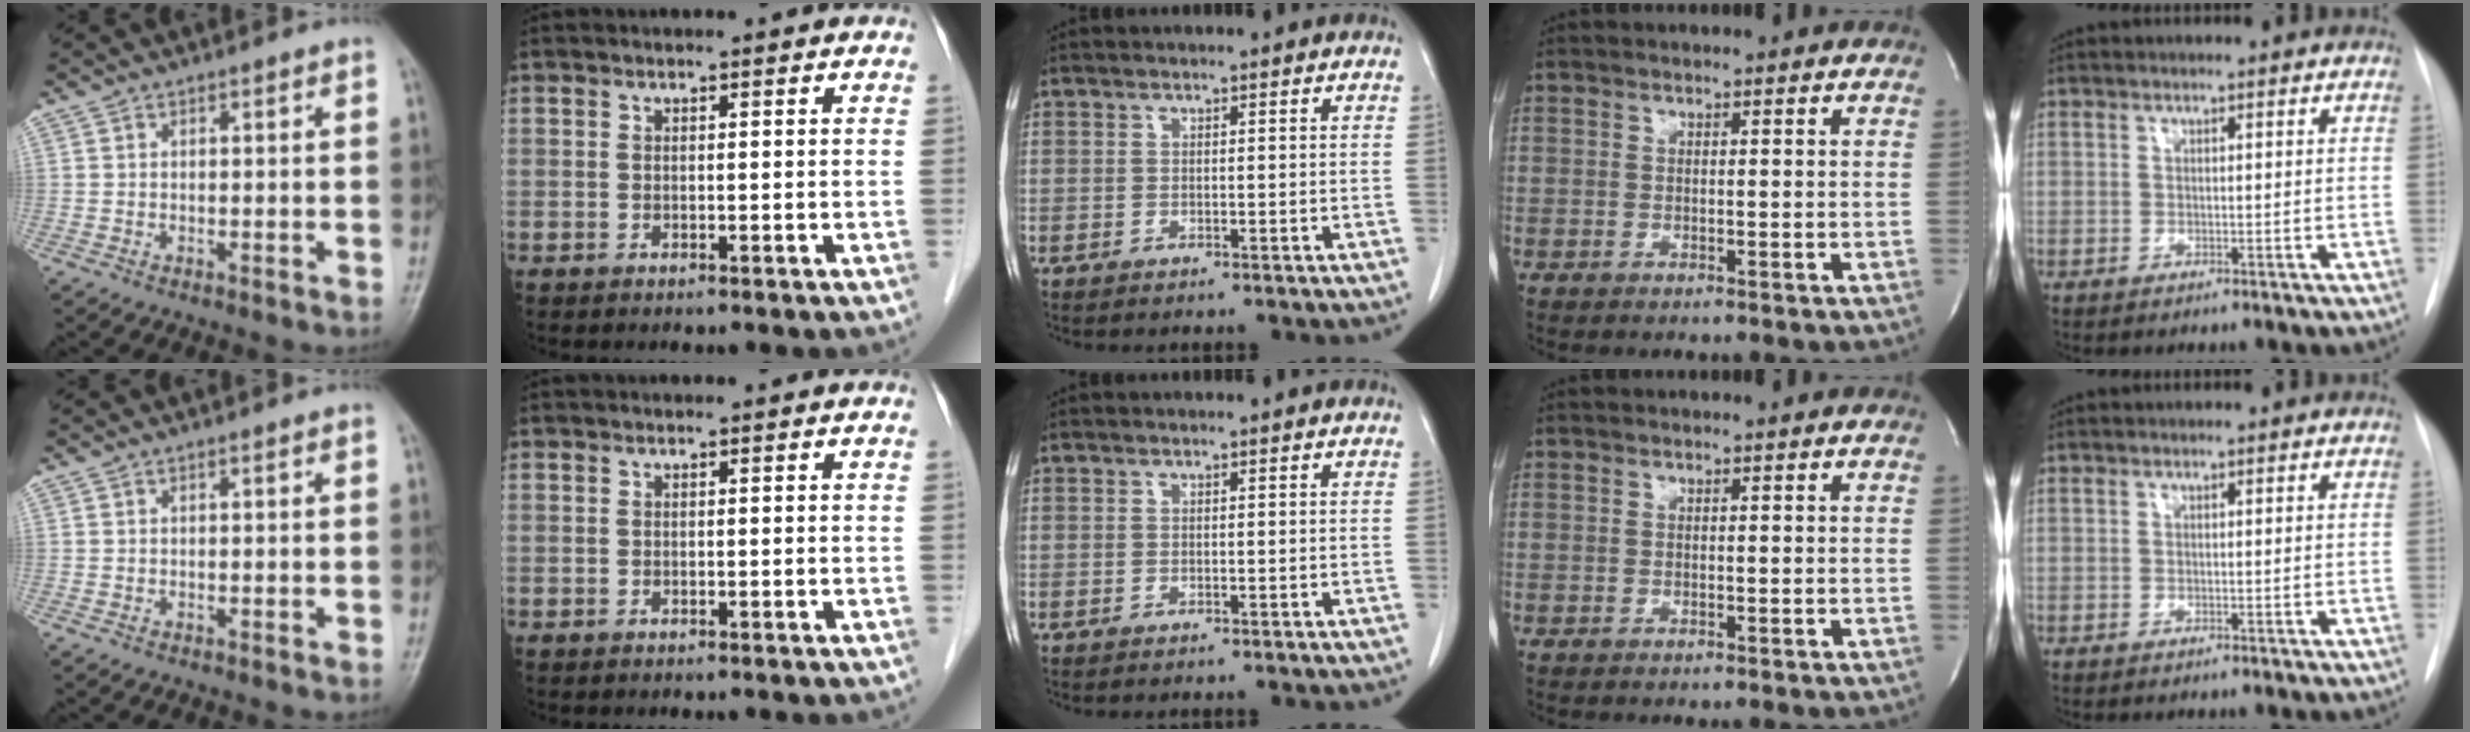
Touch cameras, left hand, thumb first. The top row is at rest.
{}